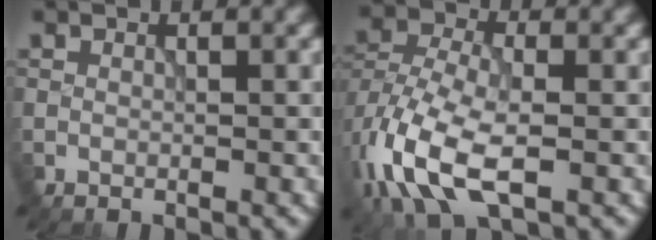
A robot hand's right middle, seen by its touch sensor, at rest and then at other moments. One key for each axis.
{"total": 9.0, "fx": -3.6, "fy": 4.9, "fz": 6.6, "tx": -0.149, "ty": -0.011, "tz": -0.077}